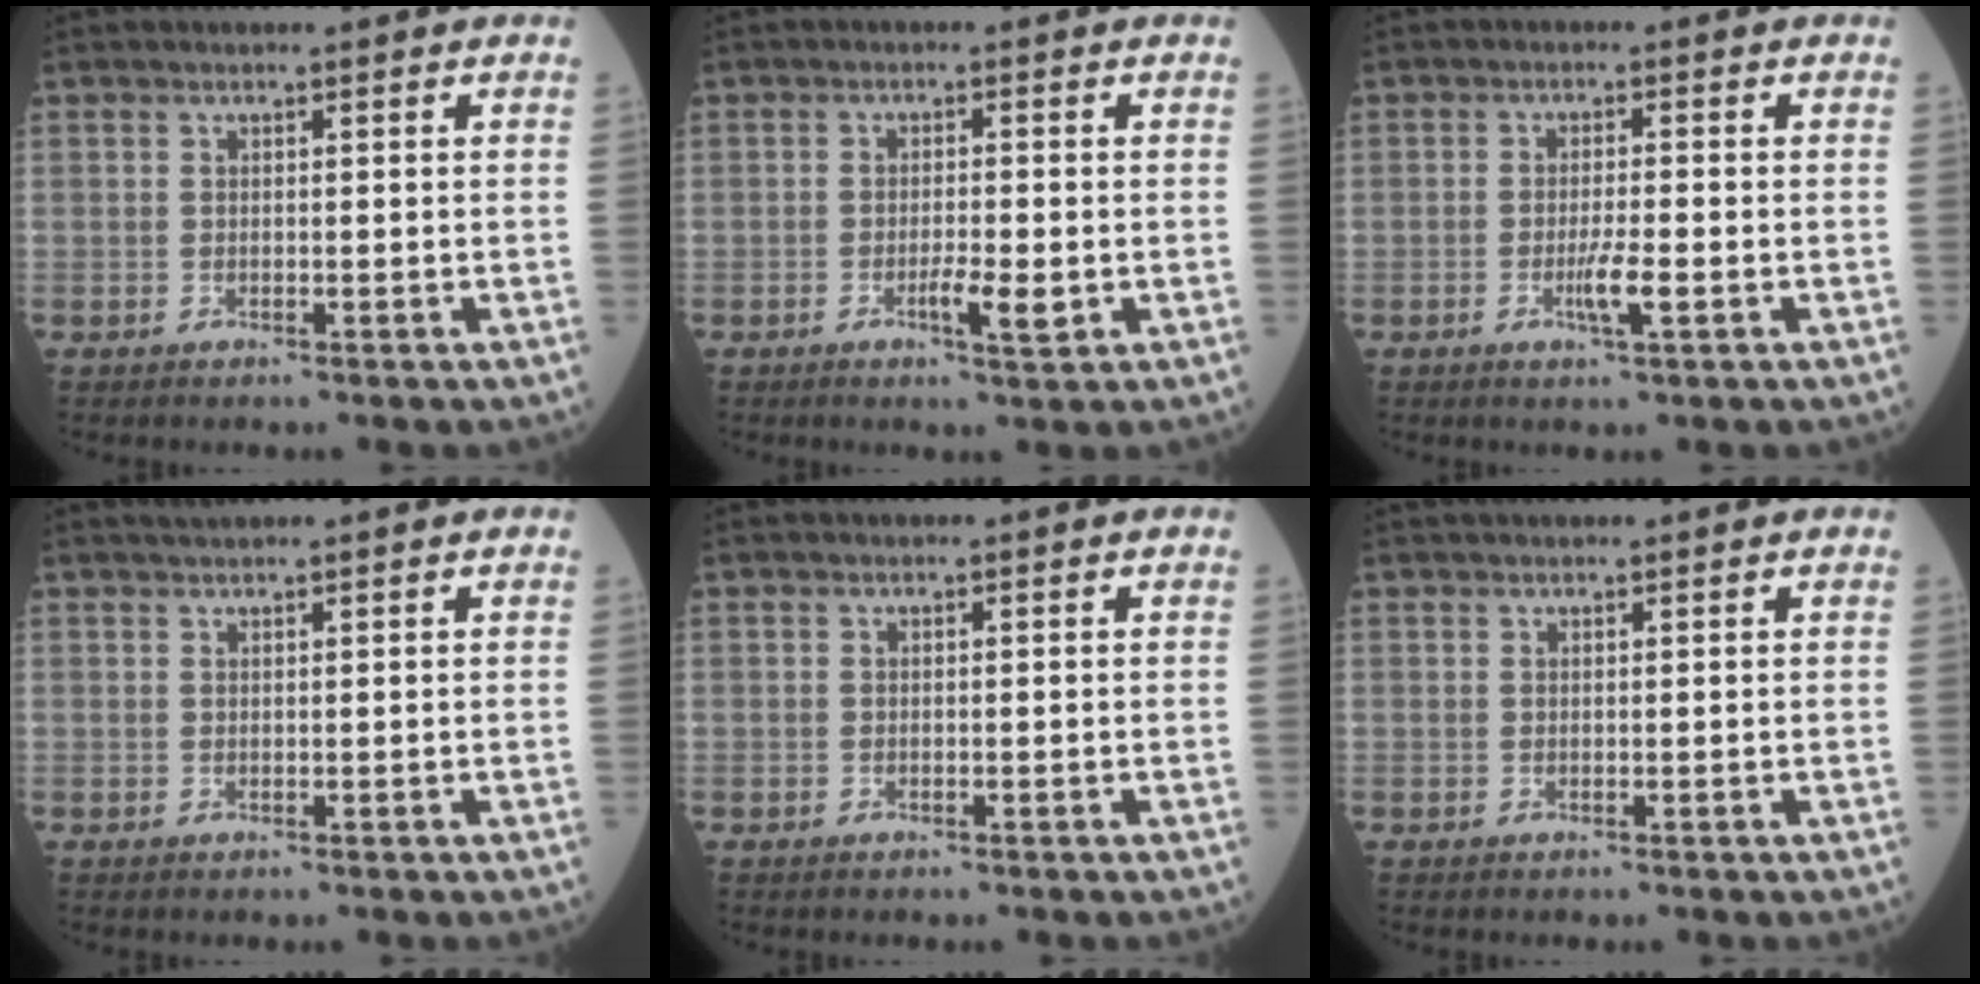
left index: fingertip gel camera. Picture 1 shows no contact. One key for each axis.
{"total": 3.4, "fx": -1.2, "fy": 0.6, "fz": 3.2, "tx": -0.055, "ty": -0.004, "tz": -0.018}
{"total": 3.3, "fx": -1.4, "fy": 0.1, "fz": 3.0, "tx": -0.059, "ty": -0.006, "tz": -0.024}
{"total": 1.9, "fx": 1.6, "fy": -0.3, "fz": 0.8, "tx": -0.010, "ty": 0.017, "tz": 0.033}
{"total": 0.0}
{"total": 3.2, "fx": 2.9, "fy": 0.3, "fz": 1.4, "tx": -0.015, "ty": 0.031, "tz": 0.044}